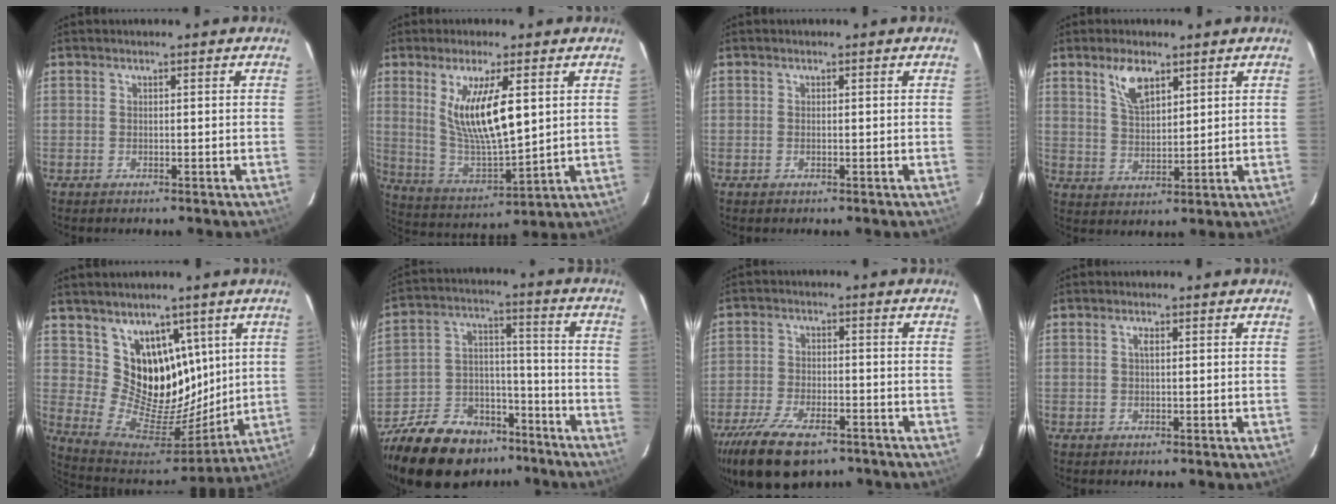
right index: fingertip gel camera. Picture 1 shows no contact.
{"total": 13.1, "force": [3.8, 3.4, 12.1], "torque": [-0.228, -0.016, 0.088]}
{"total": 0.0}
{"total": 6.5, "force": [4.0, 2.9, 4.3], "torque": [-0.077, 0.005, 0.079]}
{"total": 14.9, "force": [7.1, 11.5, 6.2], "torque": [-0.108, -0.018, 0.144]}
{"total": 22.9, "force": [-16.5, 12.4, 10.0], "torque": [-0.233, 0.034, -0.249]}
{"total": 15.6, "force": [-10.7, 6.8, 9.1], "torque": [-0.208, -0.030, -0.186]}
{"total": 0.9, "force": [0.2, 0.2, 0.9], "torque": [-0.017, 0.003, 0.000]}